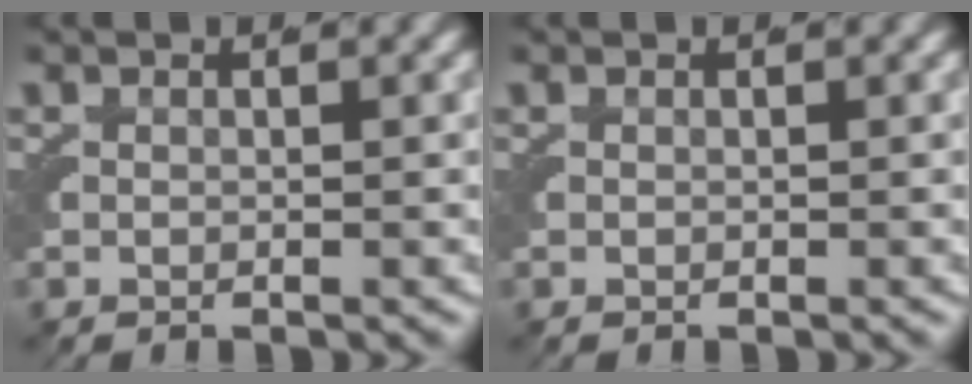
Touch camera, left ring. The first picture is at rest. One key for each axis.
{"total": 0.0}